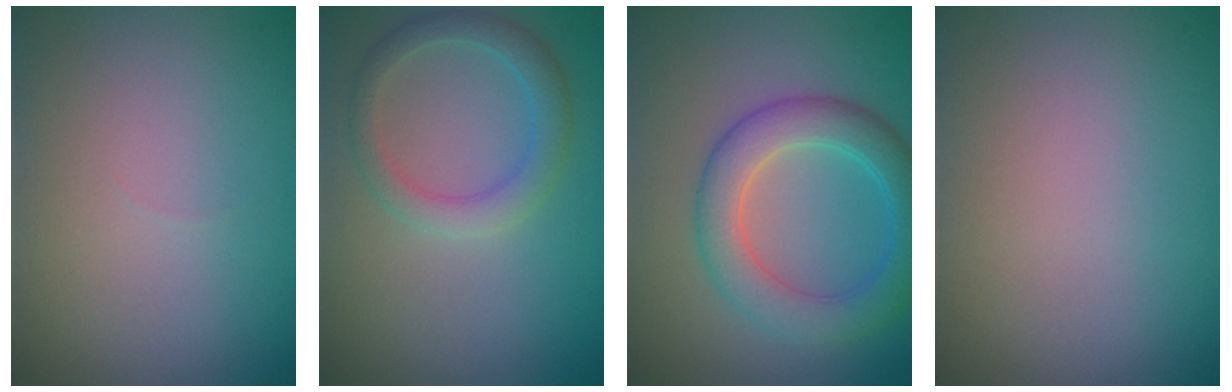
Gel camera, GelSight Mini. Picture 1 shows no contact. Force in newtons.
{"total": 2.9, "press": 2.9, "slide": 0.2}
{"total": 5.1, "press": 5.1, "slide": 0.1}
{"total": 0.0}